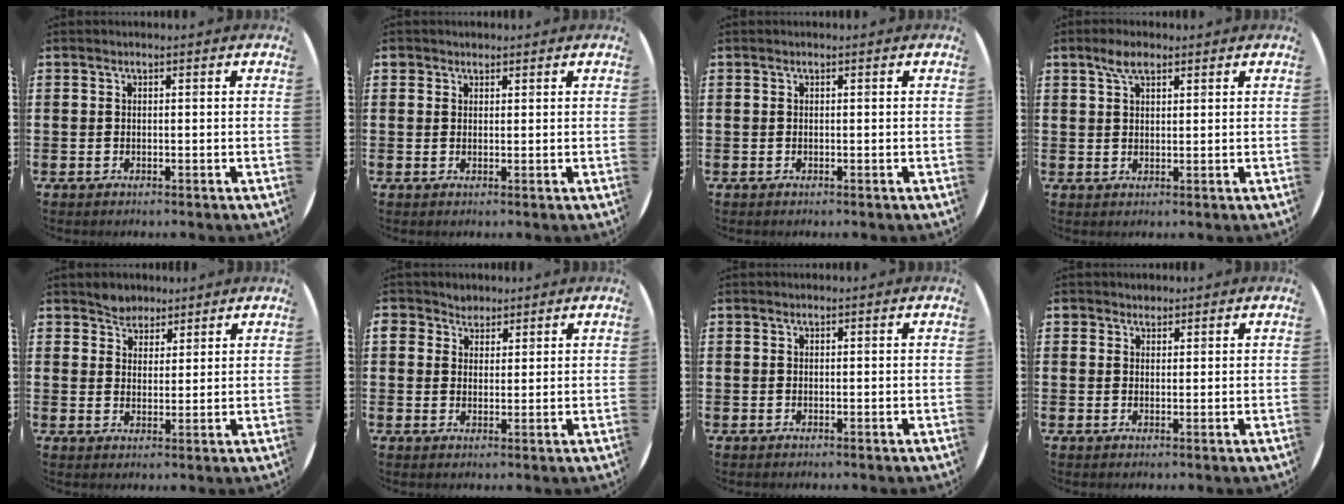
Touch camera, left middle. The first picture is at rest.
{"total": 1.2, "force": [1.0, 0.6, 0.0], "torque": [0.006, -0.001, 0.019]}
{"total": 0.0}
{"total": 3.5, "force": [2.5, 1.5, 2.0], "torque": [-0.034, 0.005, 0.042]}
{"total": 3.4, "force": [3.0, 1.5, -0.4], "torque": [-0.003, 0.000, 0.060]}
{"total": 2.9, "force": [2.2, 1.8, 0.0], "torque": [-0.001, 0.005, 0.042]}
{"total": 0.0}
{"total": 1.4, "force": [1.2, 0.6, 0.0], "torque": [-0.001, 0.002, 0.024]}